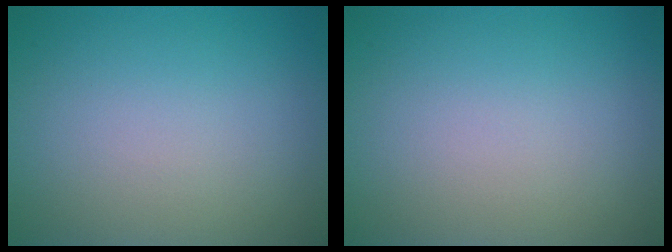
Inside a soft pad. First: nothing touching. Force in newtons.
{"total": 0.0}